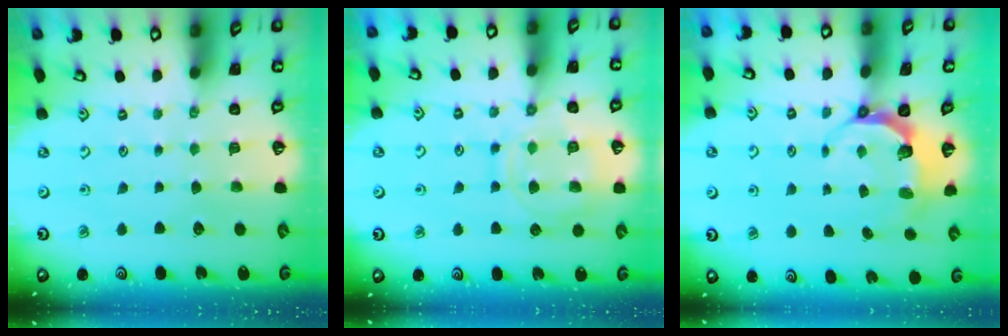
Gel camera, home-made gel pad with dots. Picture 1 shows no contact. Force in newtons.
{"total": 13.1, "press": 13.1, "slide": 1.1}
{"total": 6.0, "press": 4.8, "slide": 3.6}